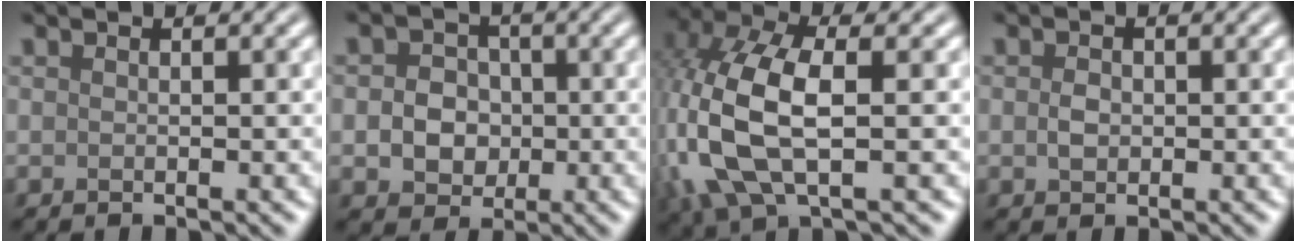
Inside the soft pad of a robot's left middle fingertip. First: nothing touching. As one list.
[{"total": 4.0, "force": [-0.4, 3.4, 2.0], "torque": [-0.020, -0.002, -0.014]}, {"total": 8.7, "force": [-1.3, 4.1, 7.5], "torque": [-0.181, 0.011, -0.035]}, {"total": 1.5, "force": [0.0, 1.1, 0.9], "torque": [-0.019, 0.000, -0.003]}]